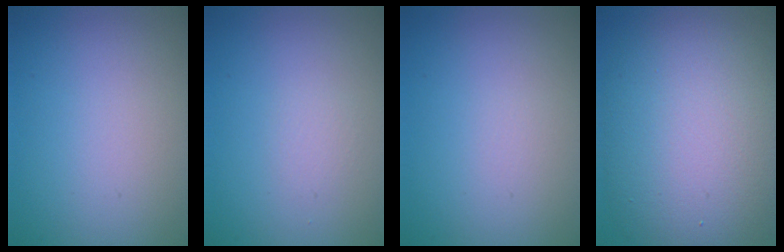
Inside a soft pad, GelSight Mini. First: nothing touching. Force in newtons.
{"total": 0.0}
{"total": 0.0}
{"total": 12.4, "press": 12.4, "slide": 0.5}